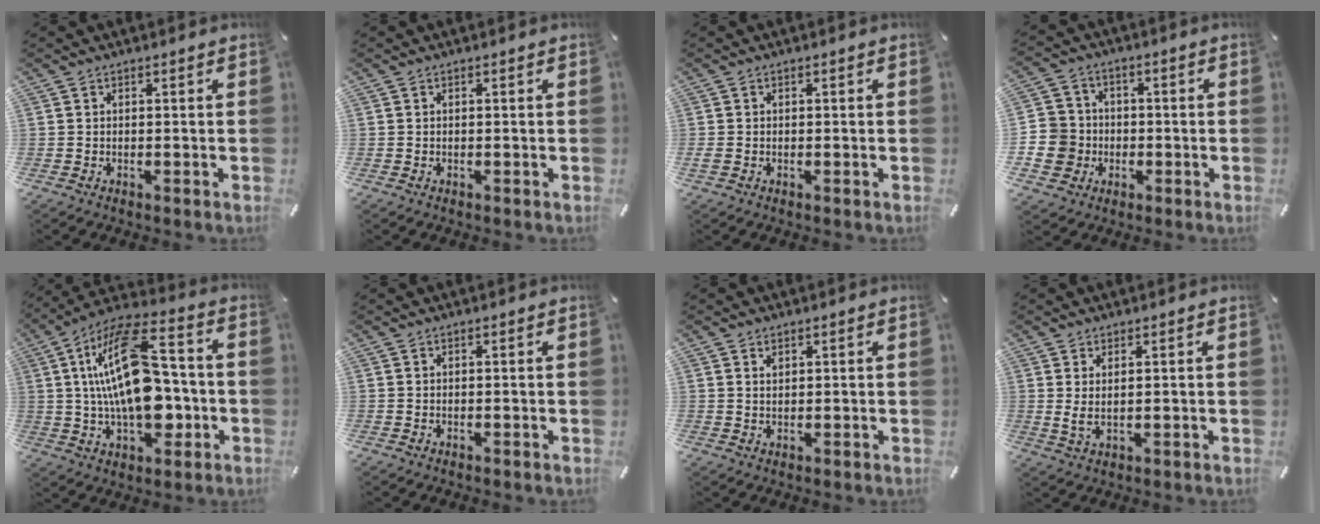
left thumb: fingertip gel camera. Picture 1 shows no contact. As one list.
[{"total": 0.0}, {"total": 1.0, "force": [-0.2, 0.6, 0.7], "torque": [-0.014, 0.002, -0.005]}, {"total": 9.0, "force": [-1.9, 8.7, 1.5], "torque": [-0.051, 0.015, -0.032]}, {"total": 23.0, "force": [1.1, 12.7, 19.2], "torque": [-0.359, -0.006, 0.016]}, {"total": 0.0}, {"total": 1.4, "force": [0.7, 1.0, 0.7], "torque": [-0.008, -0.002, 0.012]}, {"total": 3.6, "force": [1.1, 1.4, 3.1], "torque": [-0.073, -0.005, 0.017]}]